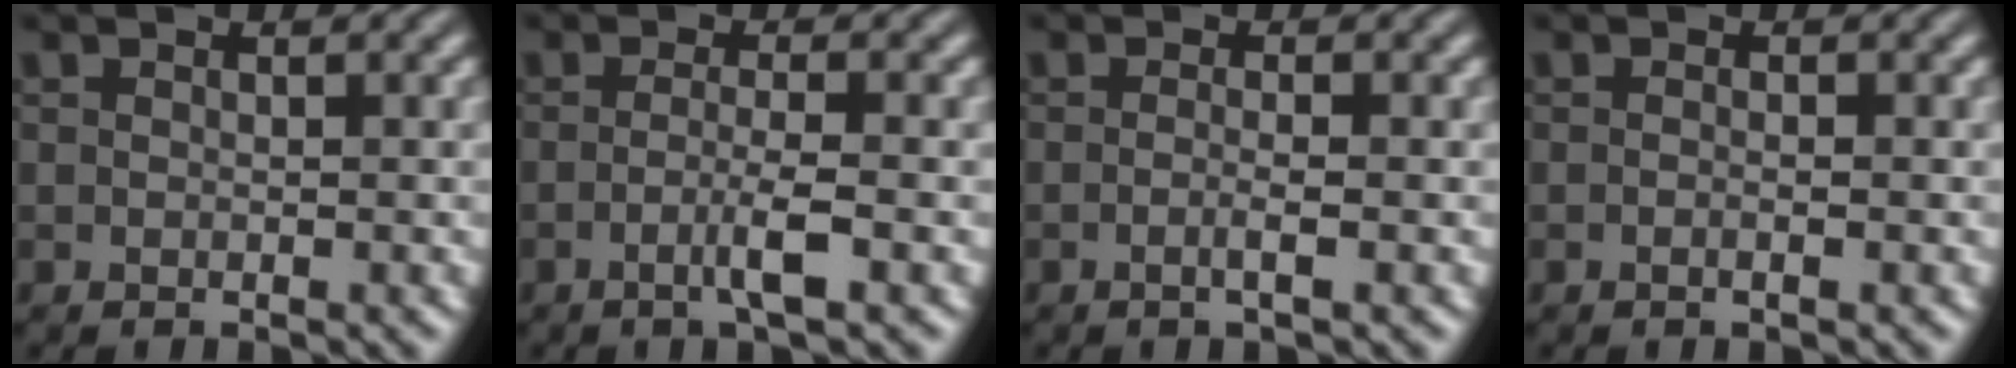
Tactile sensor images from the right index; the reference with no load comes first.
{"total": 2.6, "force": [-1.1, -0.6, 2.3], "torque": [-0.040, -0.009, -0.018]}
{"total": 1.5, "force": [-0.9, -0.4, 1.2], "torque": [-0.025, -0.006, -0.016]}
{"total": 0.9, "force": [-0.7, -0.2, 0.7], "torque": [-0.017, -0.002, -0.011]}